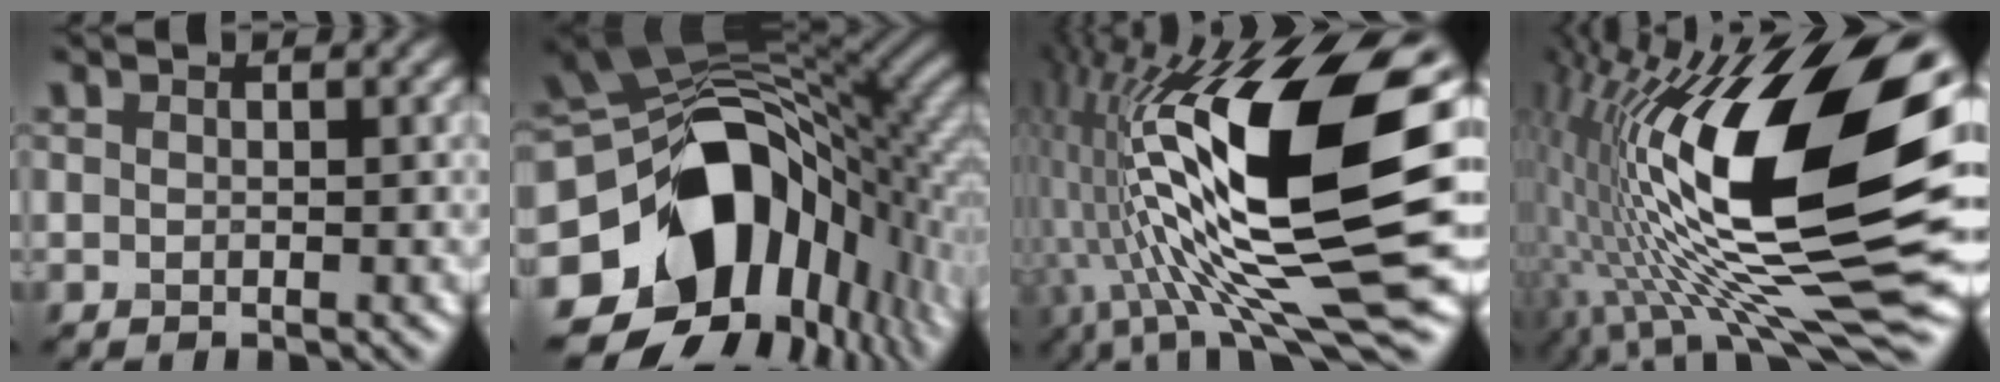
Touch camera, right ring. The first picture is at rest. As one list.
[{"total": 18.6, "force": [-5.6, 13.0, 12.1], "torque": [-0.209, -0.025, -0.074]}, {"total": 18.3, "force": [2.0, 7.1, 16.8], "torque": [-0.312, -0.004, 0.041]}, {"total": 20.1, "force": [2.7, 8.0, 18.3], "torque": [-0.318, 0.014, 0.039]}]